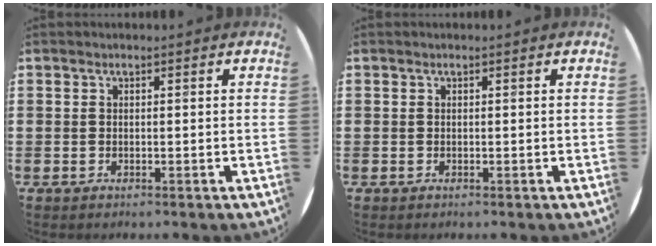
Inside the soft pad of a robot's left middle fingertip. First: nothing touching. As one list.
[{"total": 0.0}]